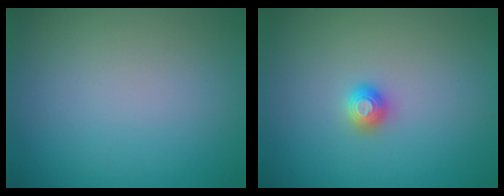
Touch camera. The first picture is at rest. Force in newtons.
{"total": 1.2, "press": 1.2, "slide": 0.2}